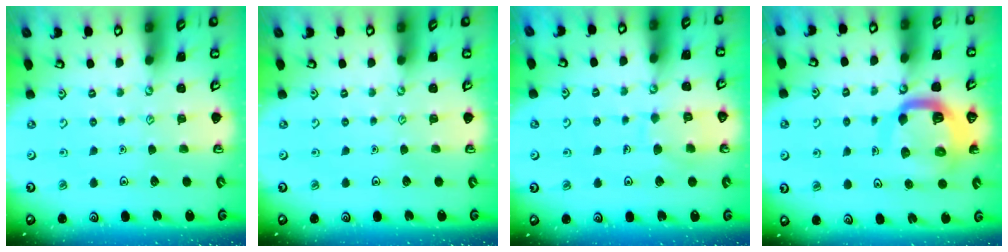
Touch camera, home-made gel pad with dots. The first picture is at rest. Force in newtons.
{"total": 0.0}
{"total": 7.8, "press": 7.8, "slide": 0.7}
{"total": 12.8, "press": 12.7, "slide": 1.6}